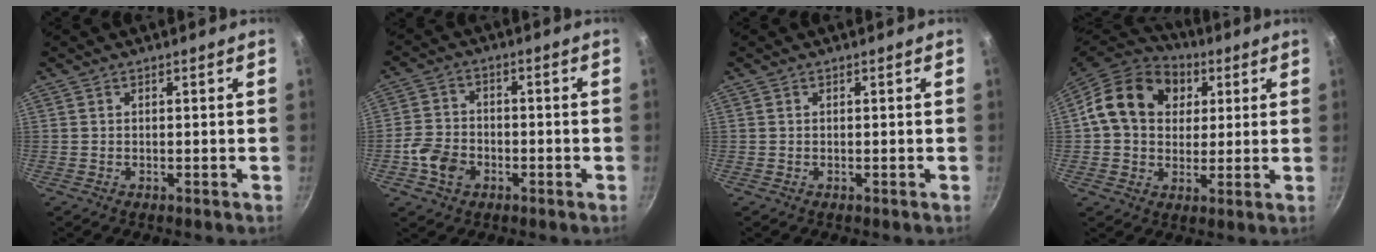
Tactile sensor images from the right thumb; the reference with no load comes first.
{"total": 6.7, "force": [-2.7, 5.1, 3.4], "torque": [-0.058, 0.021, -0.058]}
{"total": 0.0}
{"total": 17.2, "force": [4.6, 13.6, 9.4], "torque": [-0.150, 0.015, 0.065]}